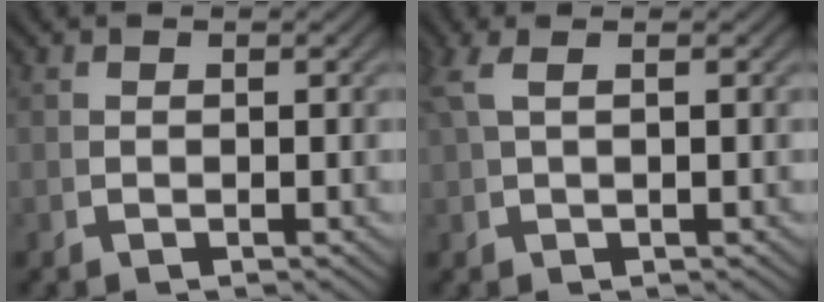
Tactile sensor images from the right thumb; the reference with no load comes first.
{"total": 1.9, "force": [1.0, 0.1, 1.7], "torque": [-0.034, 0.006, 0.022]}